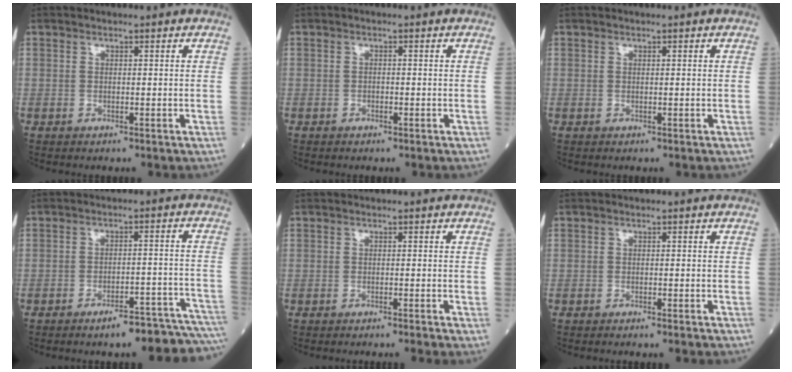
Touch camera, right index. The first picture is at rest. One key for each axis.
{"total": 0.6, "fx": -0.3, "fy": 0.4, "fz": 0.3, "tx": -0.003, "ty": 0.002, "tz": -0.009}
{"total": 0.0}
{"total": 12.0, "fx": -10.9, "fy": 1.2, "fz": 5.1, "tx": -0.023, "ty": 0.034, "tz": -0.134}
{"total": 2.2, "fx": -1.9, "fy": -0.8, "fz": 0.8, "tx": -0.003, "ty": 0.005, "tz": -0.027}
{"total": 1.7, "fx": -1.5, "fy": -0.2, "fz": 0.9, "tx": -0.011, "ty": 0.002, "tz": -0.015}